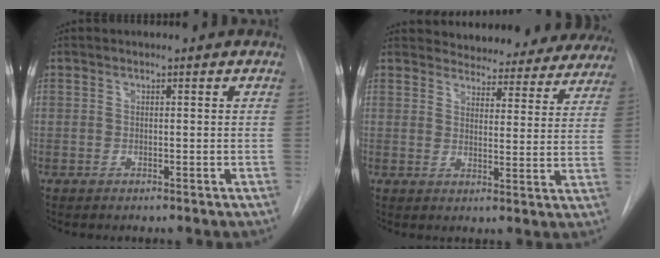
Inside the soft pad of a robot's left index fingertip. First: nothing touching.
{"total": 21.3, "force": [19.8, 6.5, 4.4], "torque": [-0.058, -0.044, 0.228]}